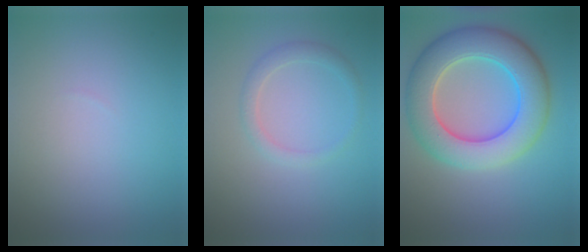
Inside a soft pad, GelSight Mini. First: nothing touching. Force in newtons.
{"total": 1.8, "press": 1.8, "slide": 0.1}
{"total": 9.2, "press": 9.2, "slide": 0.4}